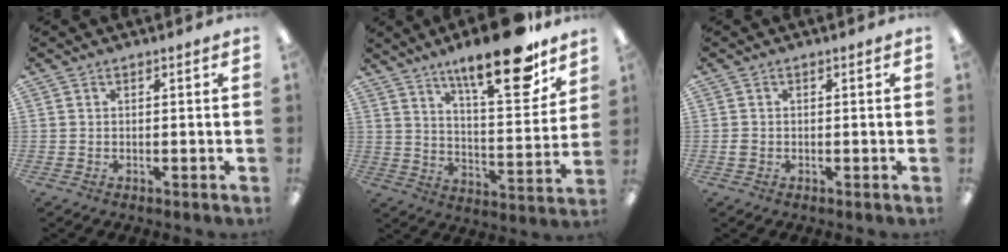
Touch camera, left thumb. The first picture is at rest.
{"total": 21.2, "force": [15.0, 5.9, 13.7], "torque": [-0.199, -0.095, 0.240]}
{"total": 1.0, "force": [-0.2, 0.9, 0.4], "torque": [-0.008, 0.004, -0.005]}